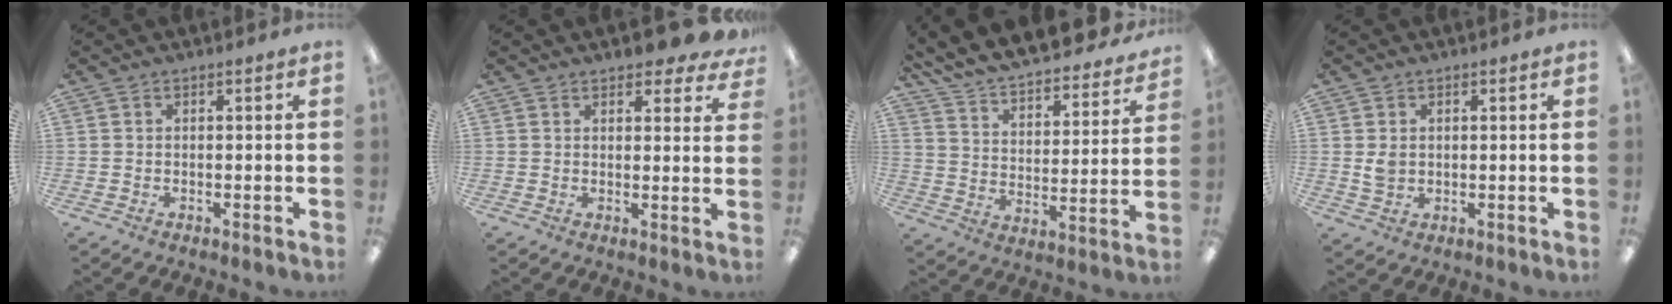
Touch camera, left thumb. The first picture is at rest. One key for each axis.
{"total": 5.4, "fx": 4.2, "fy": 2.1, "fz": 2.6, "tx": -0.028, "ty": -0.021, "tz": 0.073}
{"total": 11.3, "fx": 10.8, "fy": 1.9, "fz": 2.5, "tx": -0.065, "ty": -0.097, "tz": 0.186}
{"total": 3.2, "fx": 0.5, "fy": 2.7, "fz": 1.8, "tx": -0.020, "ty": -0.001, "tz": 0.005}